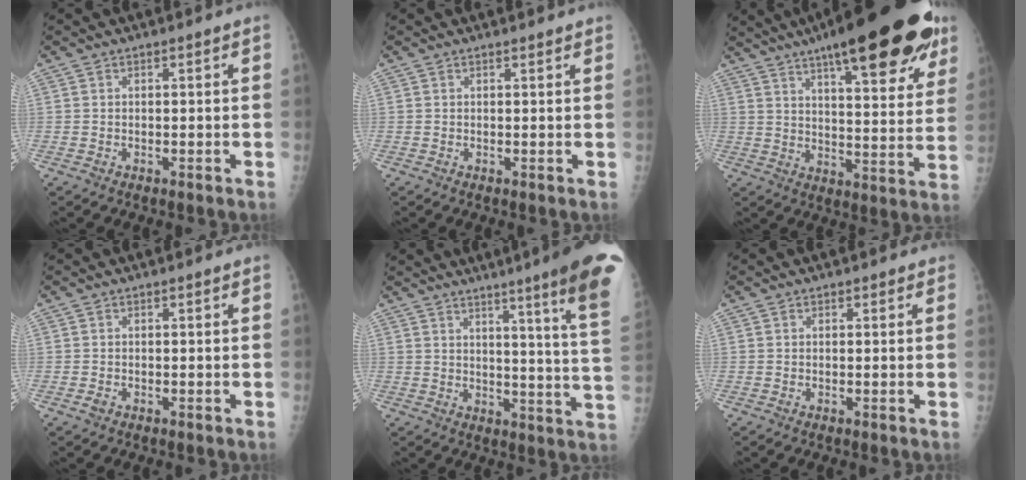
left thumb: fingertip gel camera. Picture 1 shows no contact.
{"total": 1.2, "force": [1.1, 0.4, 0.3], "torque": [0.000, -0.003, 0.014]}
{"total": 28.1, "force": [17.9, 7.8, 20.2], "torque": [-0.261, -0.042, 0.244]}
{"total": 0.8, "force": [-0.3, 0.6, 0.4], "torque": [-0.007, -0.001, -0.006]}
{"total": 17.7, "force": [11.1, -0.1, 13.7], "torque": [-0.162, -0.074, 0.129]}
{"total": 1.0, "force": [0.6, 0.8, 0.2], "torque": [0.010, -0.002, 0.003]}